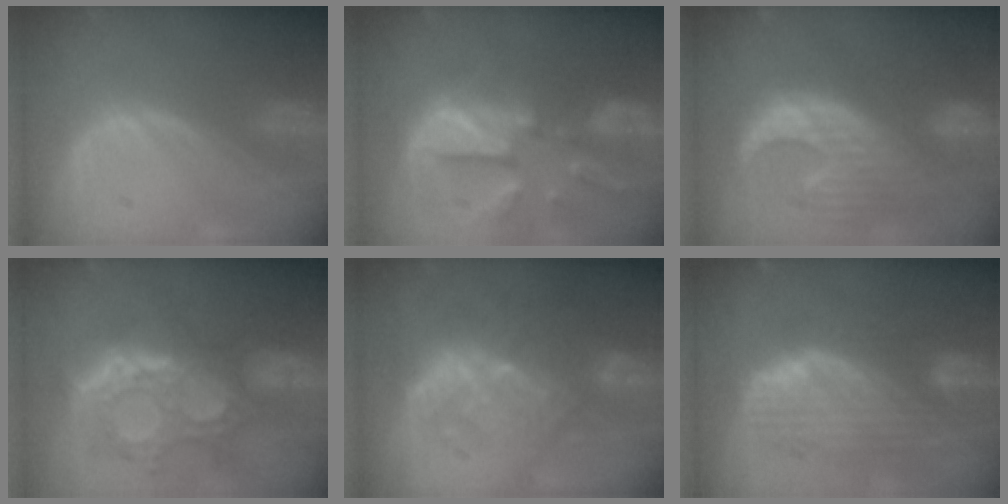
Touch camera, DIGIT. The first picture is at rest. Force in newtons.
{"total": 12.1, "press": 10.5, "slide": 5.9}
{"total": 12.3, "press": 11.3, "slide": 4.8}
{"total": 12.0, "press": 10.7, "slide": 5.3}
{"total": 9.1, "press": 8.8, "slide": 2.4}
{"total": 10.0, "press": 8.9, "slide": 4.7}